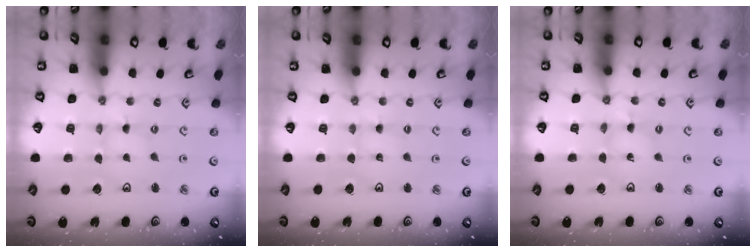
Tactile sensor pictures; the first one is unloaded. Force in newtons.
{"total": 2.0, "press": 2.0, "slide": 0.4}
{"total": 2.0, "press": 2.0, "slide": 0.2}